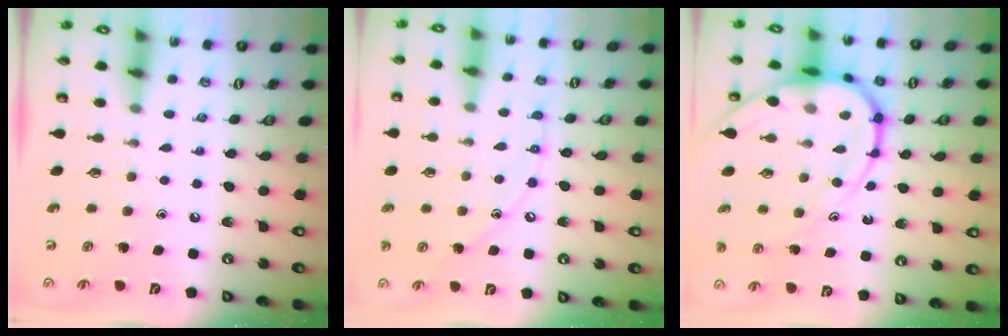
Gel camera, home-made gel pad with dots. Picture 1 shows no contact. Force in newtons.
{"total": 7.4, "press": 7.3, "slide": 0.6}
{"total": 13.9, "press": 13.8, "slide": 1.4}